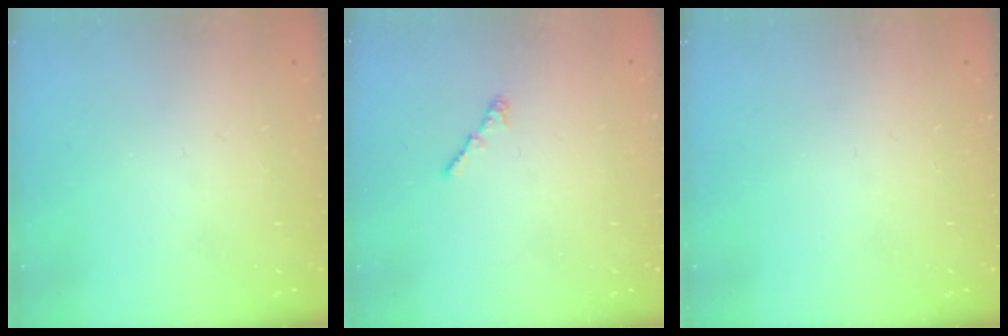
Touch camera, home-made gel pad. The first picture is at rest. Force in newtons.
{"total": 1.3, "press": 1.2, "slide": 0.6}
{"total": 0.0}